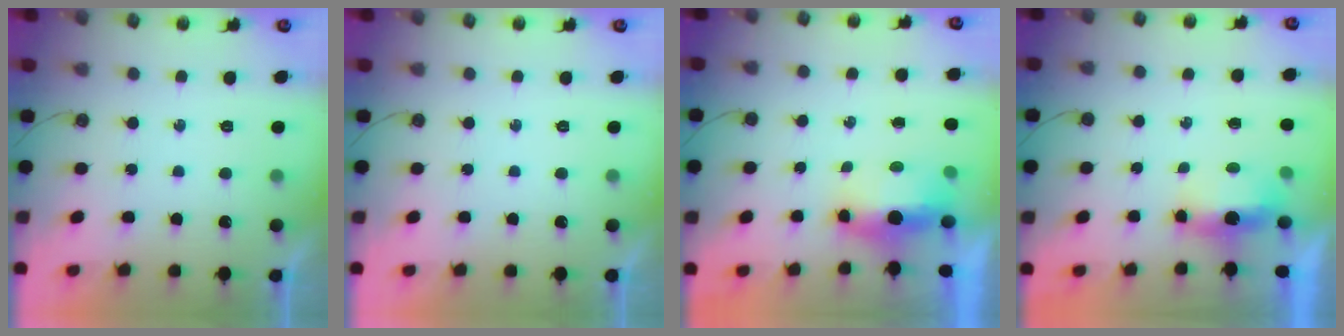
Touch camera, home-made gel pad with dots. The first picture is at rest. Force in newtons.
{"total": 0.0}
{"total": 6.3, "press": 6.2, "slide": 1.2}
{"total": 5.8, "press": 5.7, "slide": 1.0}